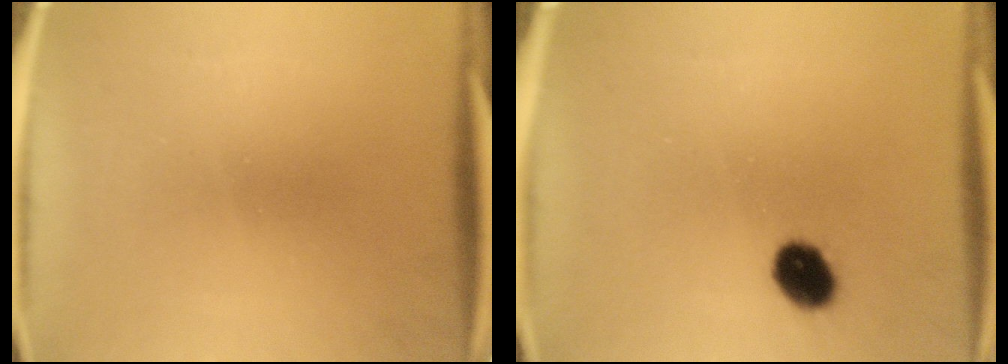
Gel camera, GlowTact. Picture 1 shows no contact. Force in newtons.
{"total": 6.0}